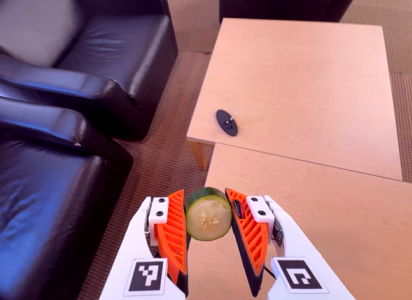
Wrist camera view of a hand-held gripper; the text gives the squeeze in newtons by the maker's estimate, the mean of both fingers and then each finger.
{"total": 11.4, "left": 10.5, "right": 12.4}